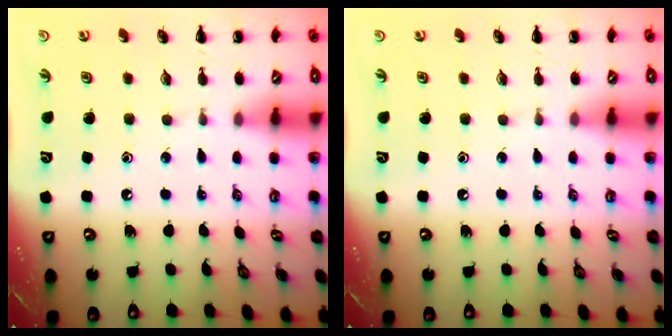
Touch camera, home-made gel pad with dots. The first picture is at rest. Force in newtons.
{"total": 0.0}